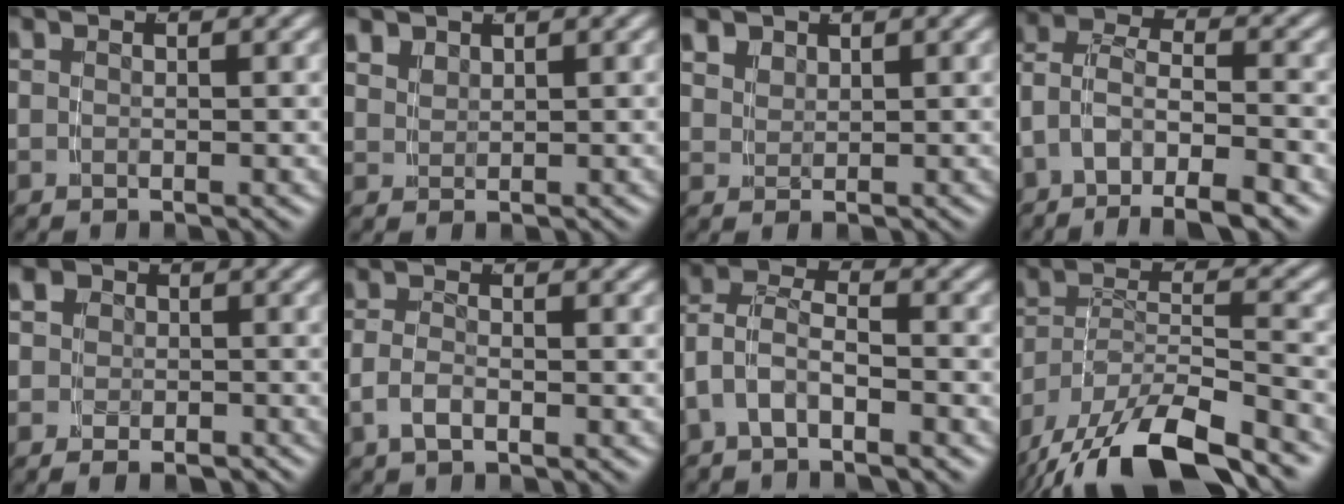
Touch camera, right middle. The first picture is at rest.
{"total": 1.6, "force": [1.1, 0.8, 0.8], "torque": [-0.019, -0.008, 0.035]}
{"total": 1.9, "force": [1.2, 1.1, 1.0], "torque": [-0.020, -0.008, 0.036]}
{"total": 6.8, "force": [-3.8, 4.1, 4.0], "torque": [-0.087, -0.031, -0.058]}
{"total": 5.6, "force": [-0.6, 5.1, 2.2], "torque": [-0.043, 0.006, -0.023]}
{"total": 1.8, "force": [-1.2, 0.5, 1.3], "torque": [-0.027, -0.008, -0.017]}
{"total": 4.7, "force": [-1.4, 3.6, 2.8], "torque": [-0.070, -0.021, -0.025]}
{"total": 9.4, "force": [-5.7, 5.0, 5.5], "torque": [-0.100, -0.023, -0.088]}